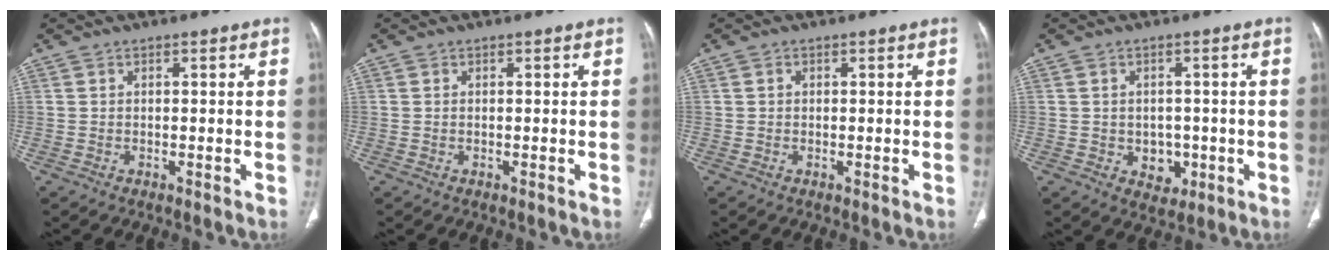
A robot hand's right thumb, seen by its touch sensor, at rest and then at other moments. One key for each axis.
{"total": 0.0}
{"total": 0.6, "fx": 0.1, "fy": 0.6, "fz": 0.2, "tx": 0.000, "ty": 0.002, "tz": 0.002}
{"total": 4.7, "fx": -1.0, "fy": 3.9, "fz": 2.5, "tx": -0.009, "ty": 0.005, "tz": -0.004}